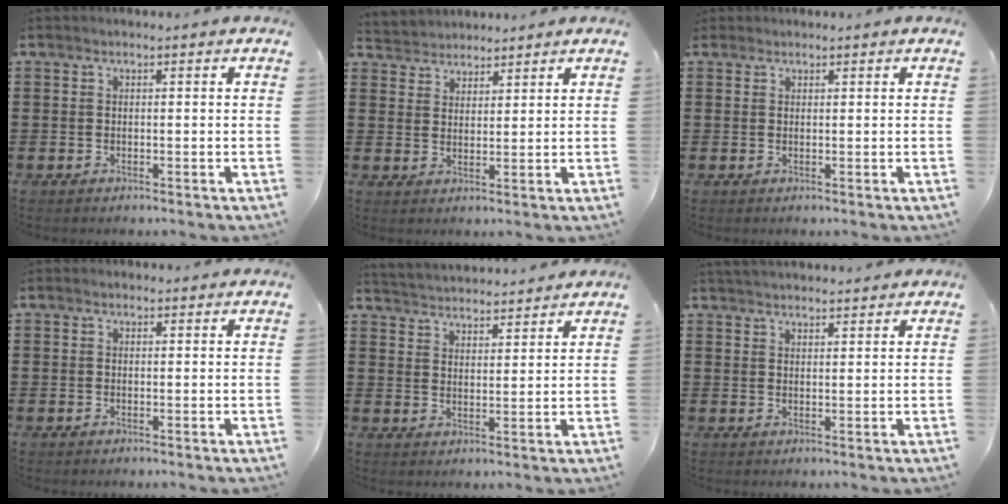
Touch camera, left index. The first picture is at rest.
{"total": 3.2, "force": [2.8, 1.2, -0.8], "torque": [0.000, -0.004, 0.053]}
{"total": 0.9, "force": [0.8, 0.5, 0.0], "torque": [-0.003, 0.003, 0.016]}
{"total": 0.6, "force": [0.4, 0.4, 0.2], "torque": [-0.005, 0.003, 0.008]}
{"total": 3.5, "force": [3.5, 0.2, -0.4], "torque": [-0.008, -0.020, 0.061]}
{"total": 2.4, "force": [2.4, 0.1, 0.1], "torque": [-0.008, 0.000, 0.047]}